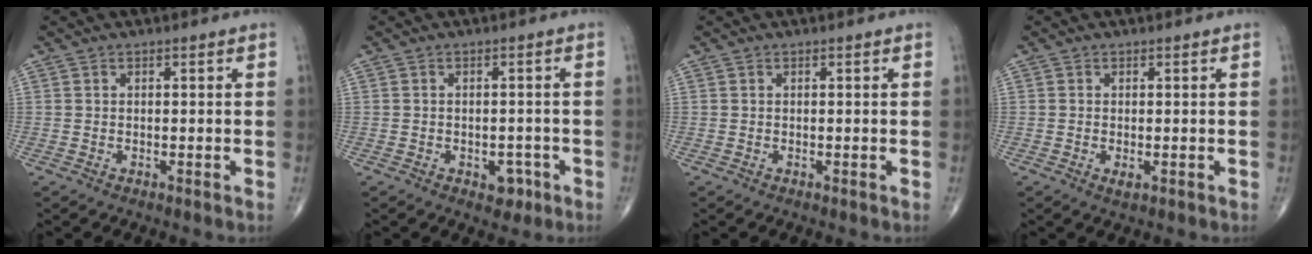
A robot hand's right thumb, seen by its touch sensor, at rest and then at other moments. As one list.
[{"total": 3.1, "force": [-1.4, 2.1, 1.8], "torque": [-0.006, 0.007, -0.015]}, {"total": 0.0}, {"total": 1.1, "force": [-0.3, 0.5, 1.0], "torque": [-0.018, -0.004, -0.003]}]